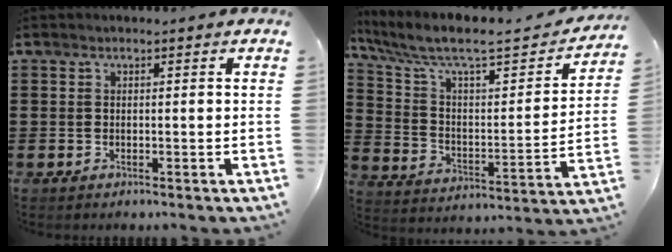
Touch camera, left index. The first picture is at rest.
{"total": 8.0, "force": [6.2, 1.8, 4.8], "torque": [-0.122, -0.045, 0.100]}